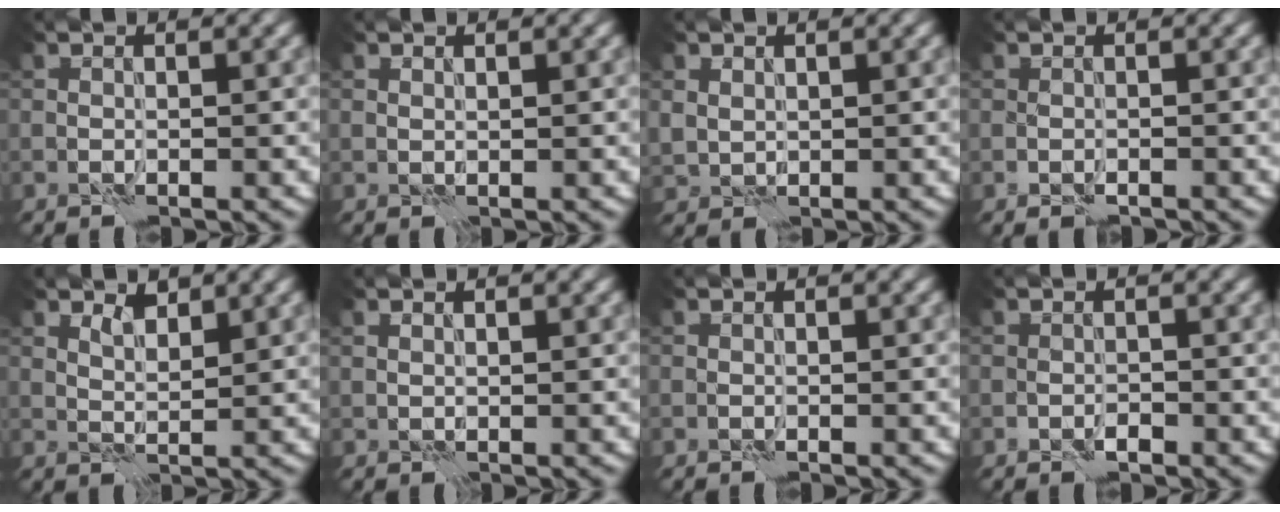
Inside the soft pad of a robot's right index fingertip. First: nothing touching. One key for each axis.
{"total": 0.5, "fx": 0.5, "fy": 0.1, "fz": -0.2, "tx": 0.004, "ty": -0.002, "tz": 0.009}
{"total": 1.5, "fx": 0.9, "fy": 1.2, "fz": 0.2, "tx": -0.009, "ty": -0.004, "tz": 0.020}
{"total": 0.8, "fx": -0.5, "fy": 0.5, "fz": 0.5, "tx": -0.011, "ty": -0.003, "tz": -0.009}
{"total": 1.7, "fx": 1.6, "fy": 0.5, "fz": 0.6, "tx": -0.014, "ty": -0.005, "tz": 0.032}
{"total": 0.5, "fx": 0.5, "fy": 0.0, "fz": -0.2, "tx": 0.001, "ty": -0.001, "tz": 0.011}
{"total": 0.0}
{"total": 0.8, "fx": -0.5, "fy": 0.5, "fz": 0.4, "tx": -0.006, "ty": 0.002, "tz": -0.009}